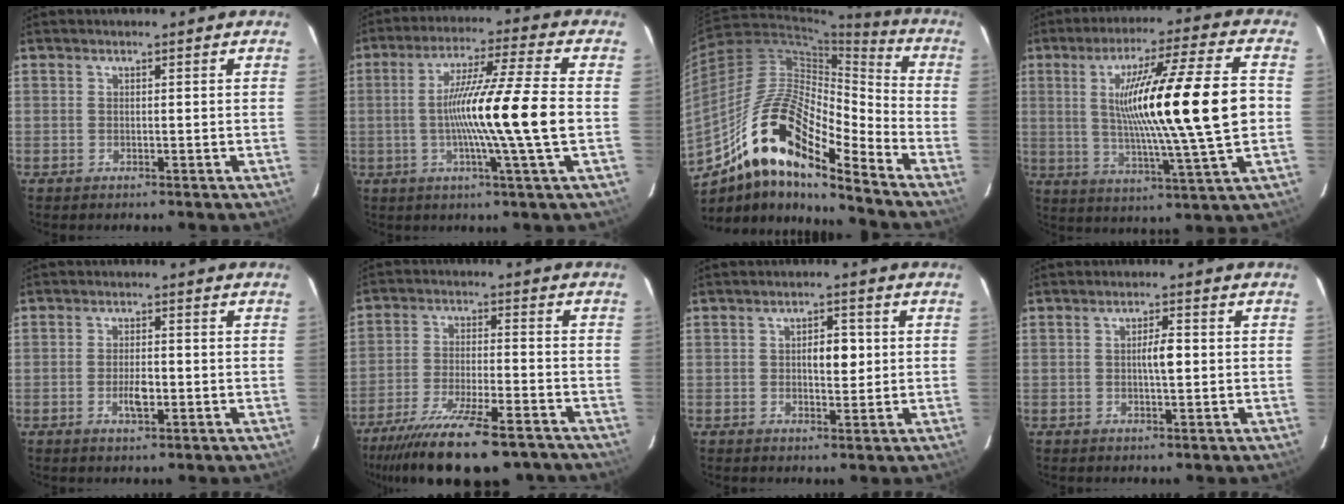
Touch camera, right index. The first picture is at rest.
{"total": 14.3, "force": [-1.6, -2.0, 14.1], "torque": [-0.246, -0.008, -0.034]}
{"total": 17.2, "force": [-10.4, 4.9, 12.8], "torque": [-0.240, 0.036, -0.176]}
{"total": 19.8, "force": [1.3, -0.5, 19.7], "torque": [-0.327, 0.002, 0.015]}
{"total": 3.2, "force": [-1.0, 0.9, 2.9], "torque": [-0.056, 0.001, -0.015]}
{"total": 18.1, "force": [-14.1, 3.0, 10.9], "torque": [-0.158, -0.023, -0.224]}
{"total": 4.0, "force": [0.4, 1.7, 3.5], "torque": [-0.054, 0.005, 0.008]}
{"total": 3.0, "force": [0.0, 0.5, 2.9], "torque": [-0.050, 0.002, -0.001]}